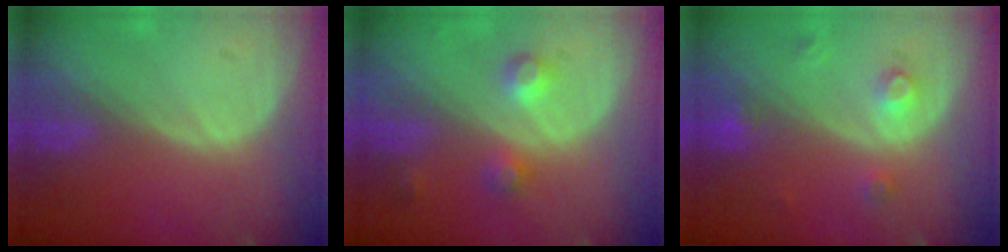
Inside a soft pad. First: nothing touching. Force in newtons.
{"total": 3.8, "press": 3.8, "slide": 0.1}
{"total": 3.4, "press": 3.0, "slide": 1.6}